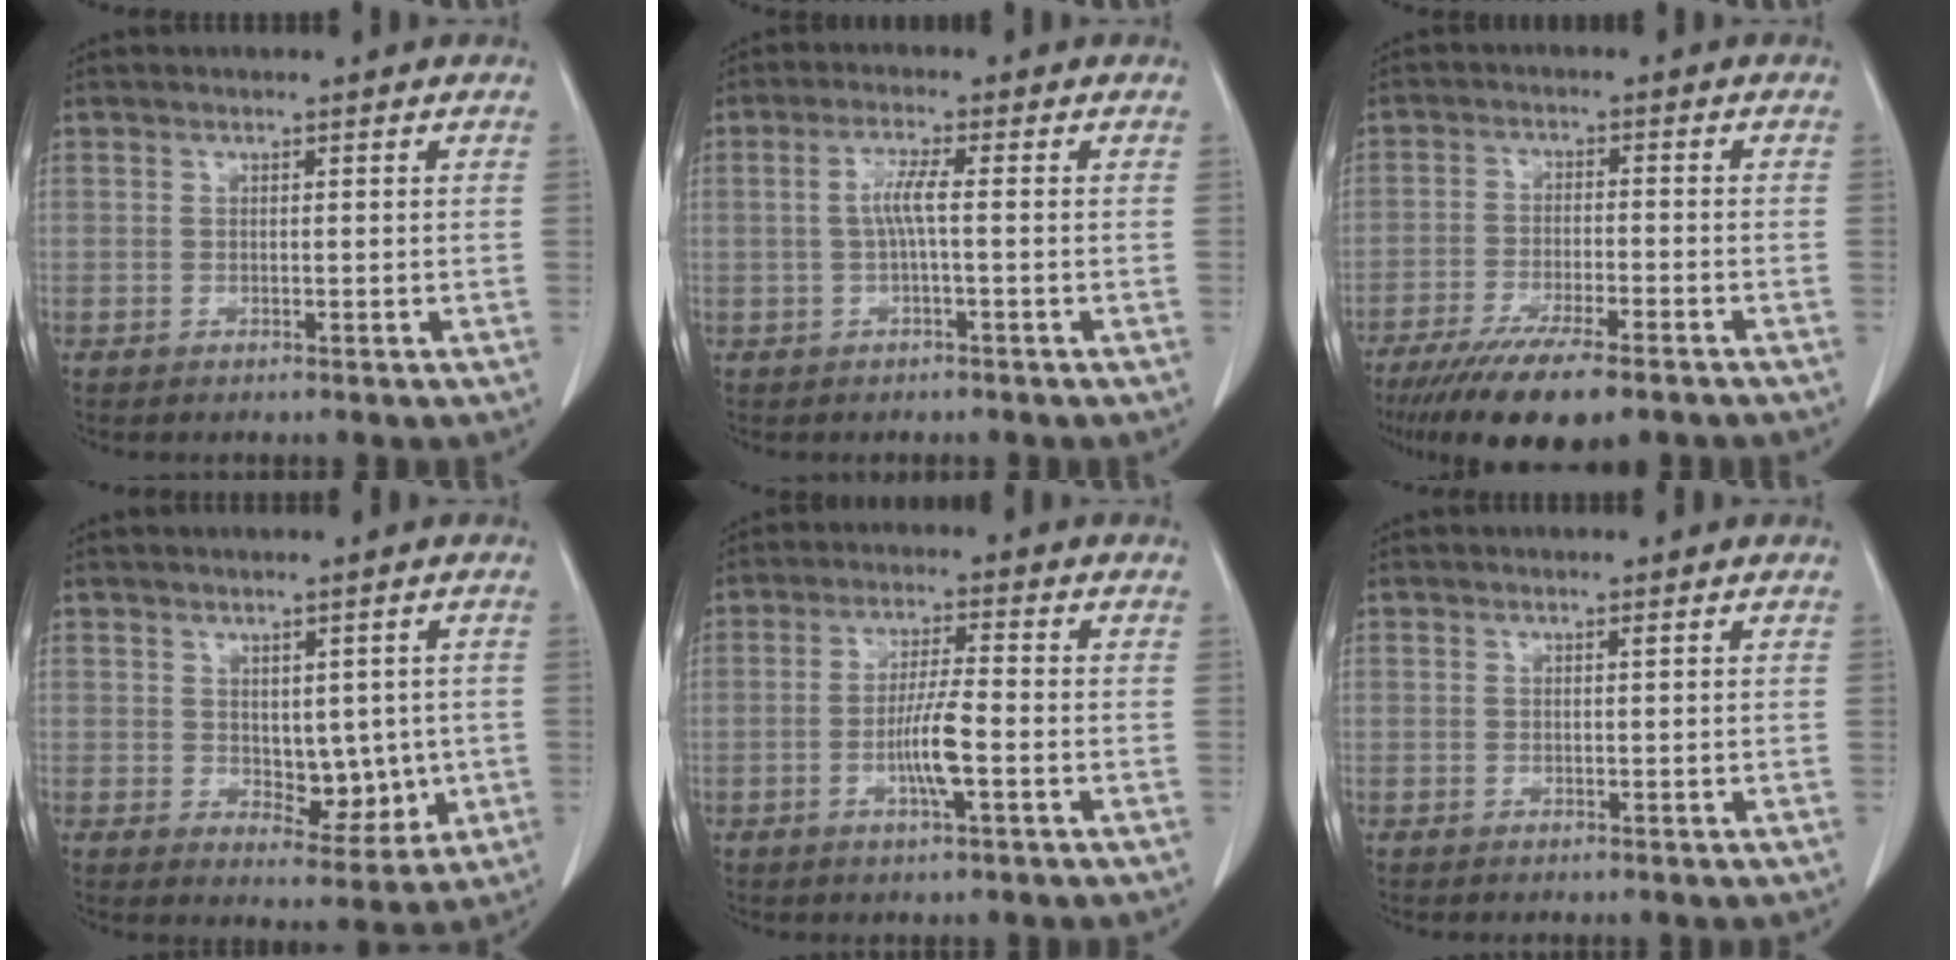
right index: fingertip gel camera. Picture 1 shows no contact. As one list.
[{"total": 3.4, "force": [-0.1, 0.1, 3.4], "torque": [-0.070, 0.007, 0.000]}, {"total": 13.5, "force": [-10.0, 2.3, 8.7], "torque": [-0.143, -0.030, -0.159]}, {"total": 6.3, "force": [-0.1, 3.6, 5.2], "torque": [-0.058, -0.005, 0.015]}, {"total": 6.0, "force": [-1.8, 0.2, 5.8], "torque": [-0.113, -0.004, -0.032]}, {"total": 0.0}]